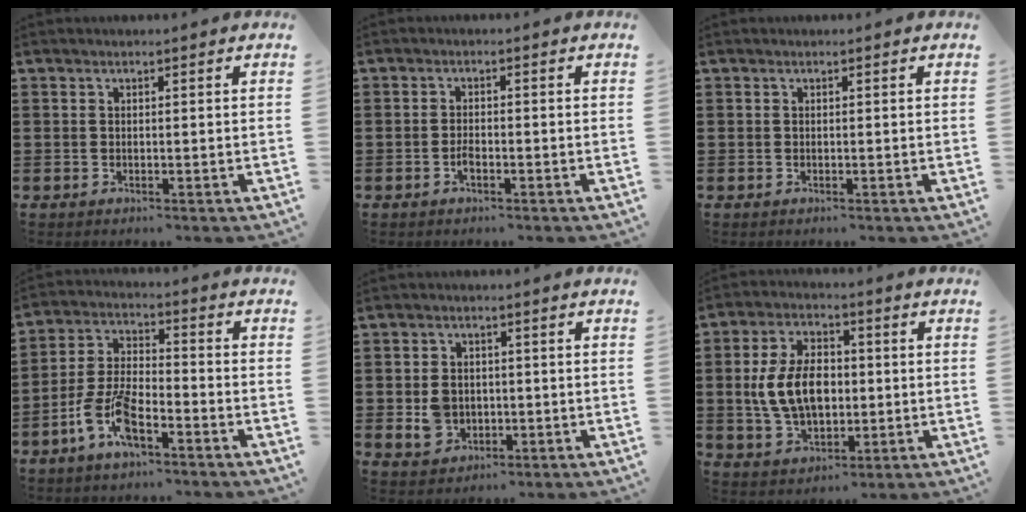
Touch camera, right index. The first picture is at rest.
{"total": 1.8, "force": [-1.0, 0.5, 1.4], "torque": [-0.027, -0.001, -0.019]}
{"total": 0.0}
{"total": 8.1, "force": [-4.6, 3.0, 5.9], "torque": [-0.152, -0.007, -0.092]}
{"total": 4.1, "force": [-0.6, 3.3, 2.3], "torque": [-0.057, 0.004, -0.012]}
{"total": 9.7, "force": [-0.1, 6.2, 7.4], "torque": [-0.169, 0.014, -0.006]}